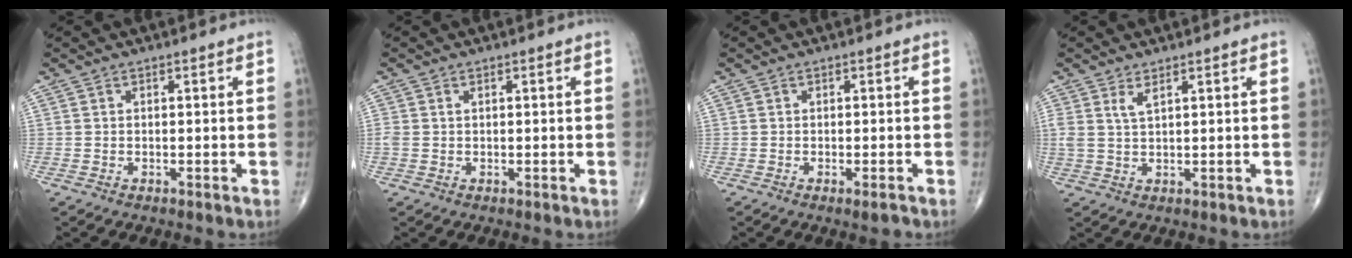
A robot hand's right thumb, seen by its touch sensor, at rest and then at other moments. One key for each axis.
{"total": 1.2, "fx": 0.3, "fy": 0.8, "fz": 0.8, "tx": -0.026, "ty": 0.008, "tz": 0.009}
{"total": 1.5, "fx": -0.9, "fy": 0.3, "fz": 1.2, "tx": -0.016, "ty": -0.003, "tz": -0.011}
{"total": 2.4, "fx": 1.5, "fy": 0.6, "fz": 1.8, "tx": -0.039, "ty": -0.006, "tz": 0.037}